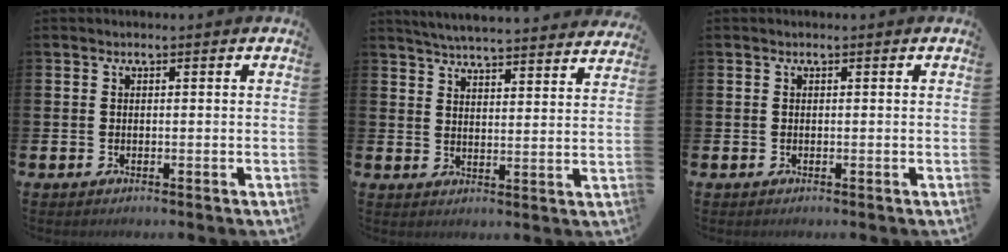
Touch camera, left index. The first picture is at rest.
{"total": 5.4, "force": [5.3, 0.0, 0.7], "torque": [-0.024, -0.042, 0.093]}
{"total": 0.0}